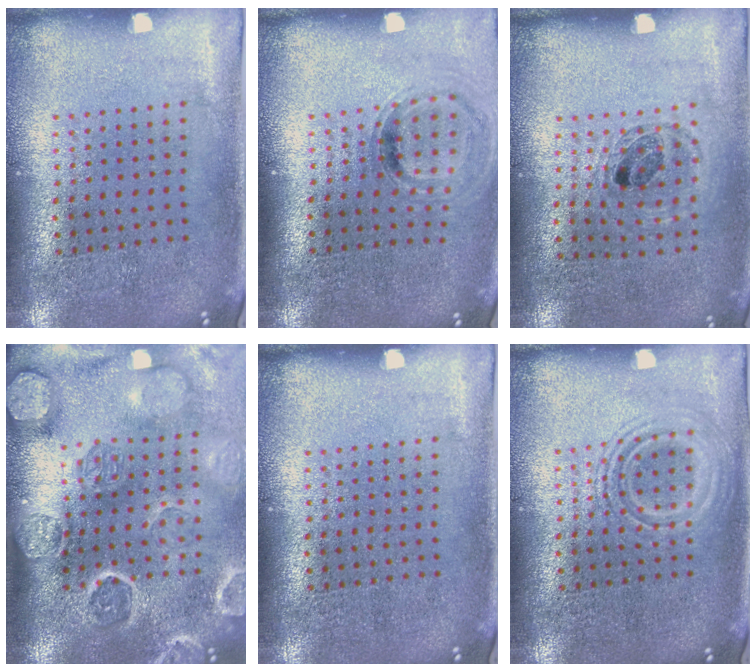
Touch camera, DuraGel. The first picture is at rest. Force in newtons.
{"total": 0.9, "press": 0.9, "slide": 0.2}
{"total": 0.9, "press": 0.9, "slide": 0.1}
{"total": 4.2, "press": 3.5, "slide": 2.3}
{"total": 0.0}
{"total": 2.6, "press": 2.6, "slide": 0.4}